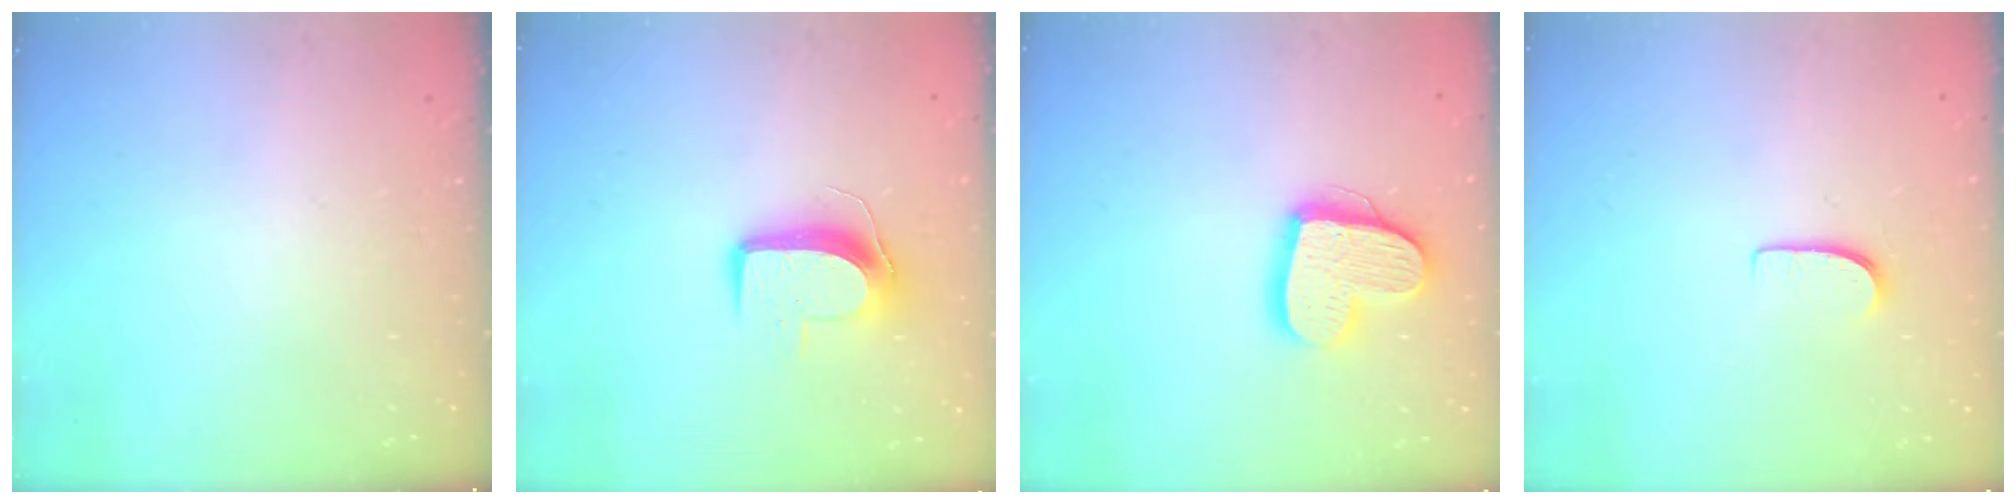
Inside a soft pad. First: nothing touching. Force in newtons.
{"total": 9.2, "press": 9.2, "slide": 0.2}
{"total": 16.2, "press": 16.2, "slide": 1.4}
{"total": 5.1, "press": 5.1, "slide": 0.5}